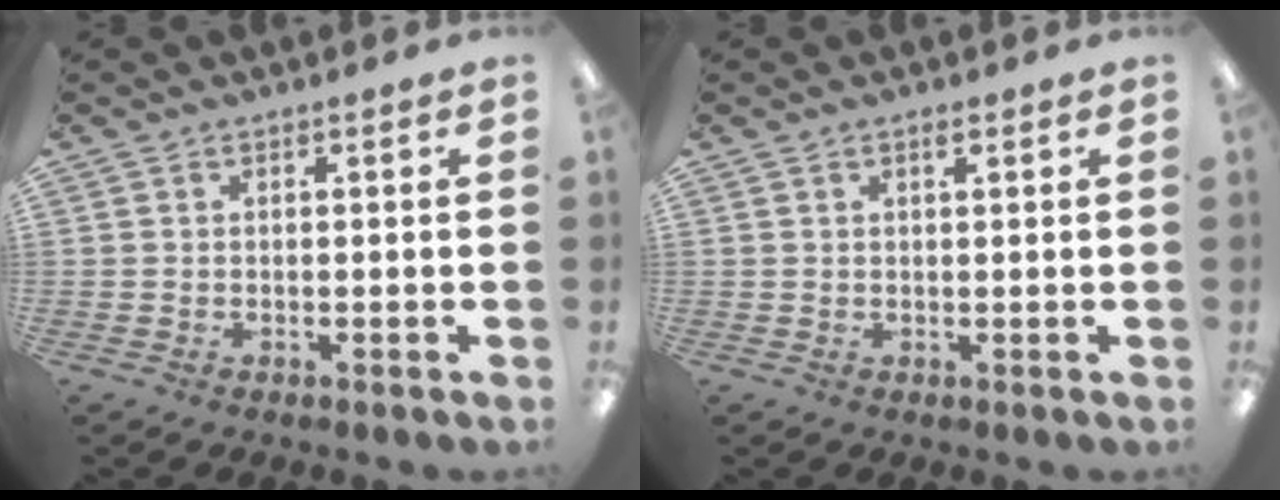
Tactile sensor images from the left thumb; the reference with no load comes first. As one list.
[{"total": 1.0, "force": [0.7, 0.3, 0.6], "torque": [-0.007, -0.002, 0.011]}]